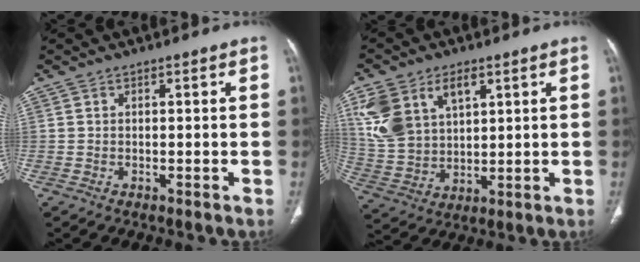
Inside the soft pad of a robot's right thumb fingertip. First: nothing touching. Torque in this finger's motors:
{"motor_torque": [0.70, 3.05, 1.55, 0.93, 0.16]}